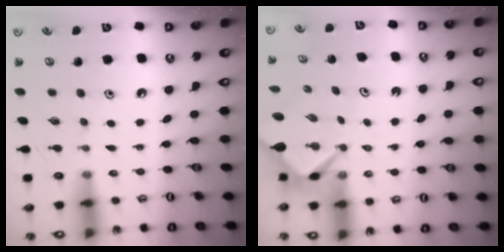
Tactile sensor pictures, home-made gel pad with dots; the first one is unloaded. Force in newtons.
{"total": 2.9, "press": 2.9, "slide": 0.2}